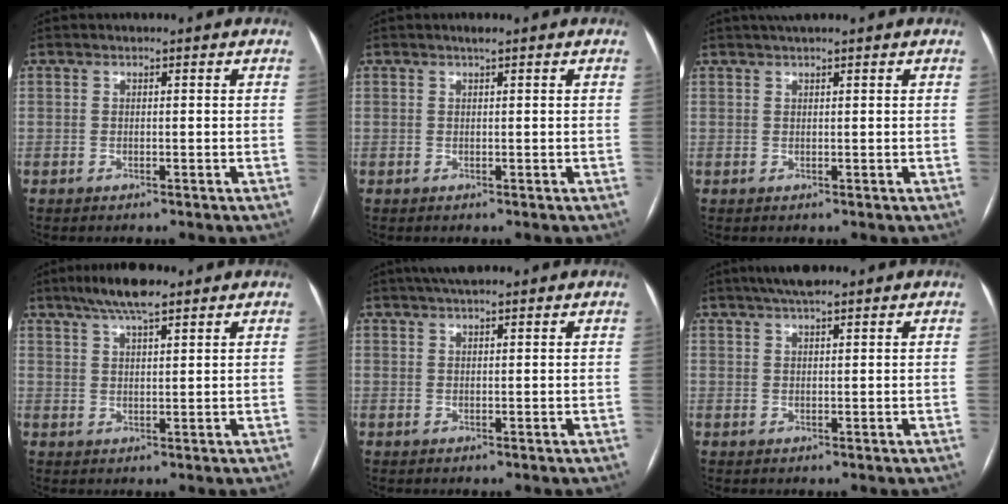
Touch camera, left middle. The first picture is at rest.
{"total": 1.2, "force": [0.7, 0.0, 0.9], "torque": [-0.017, 0.007, 0.012]}
{"total": 3.1, "force": [2.5, 0.1, 1.8], "torque": [-0.023, 0.025, 0.042]}
{"total": 6.7, "force": [5.0, 1.1, 4.4], "torque": [-0.082, 0.017, 0.085]}
{"total": 4.6, "force": [3.7, 0.7, 2.7], "torque": [-0.042, 0.027, 0.063]}
{"total": 5.0, "force": [3.9, 0.8, 3.0], "torque": [-0.051, 0.022, 0.066]}